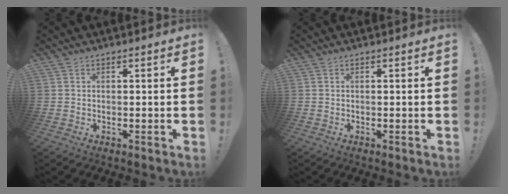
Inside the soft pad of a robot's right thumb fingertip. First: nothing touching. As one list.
[{"total": 0.0}]